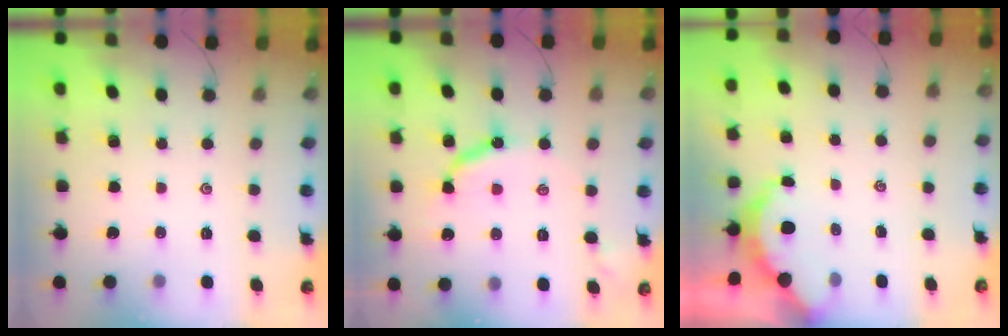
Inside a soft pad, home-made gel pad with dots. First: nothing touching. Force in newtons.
{"total": 9.3, "press": 9.3, "slide": 0.1}
{"total": 3.1, "press": 3.1, "slide": 0.4}